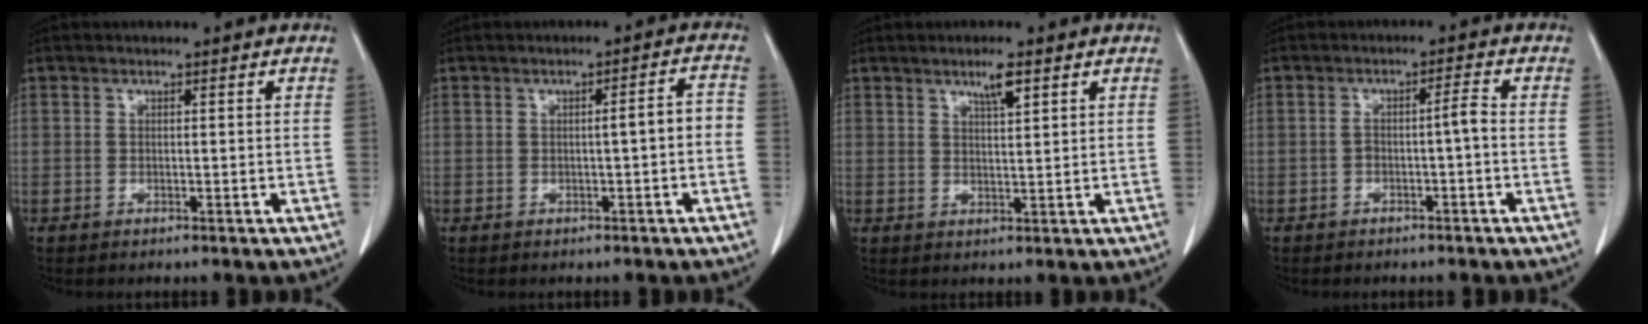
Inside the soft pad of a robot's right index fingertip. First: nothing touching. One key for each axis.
{"total": 3.1, "fx": -0.6, "fy": 0.3, "fz": 3.0, "tx": -0.038, "ty": 0.009, "tz": -0.007}
{"total": 3.3, "fx": 2.0, "fy": 0.3, "fz": 2.6, "tx": -0.050, "ty": -0.001, "tz": 0.037}
{"total": 2.4, "fx": -0.8, "fy": 0.0, "fz": 2.3, "tx": -0.038, "ty": 0.009, "tz": -0.015}